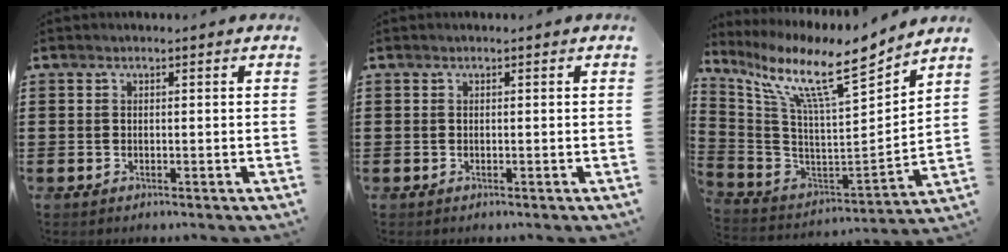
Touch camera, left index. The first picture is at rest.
{"total": 0.0}
{"total": 12.2, "force": [8.9, 1.7, 8.2], "torque": [-0.184, -0.062, 0.143]}